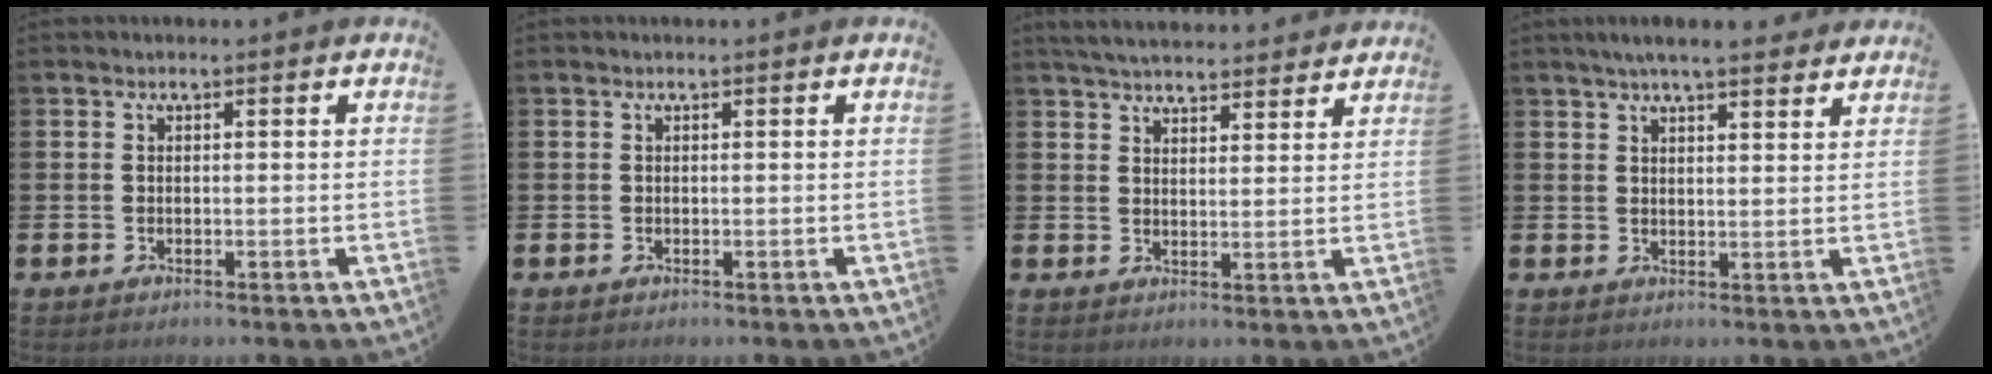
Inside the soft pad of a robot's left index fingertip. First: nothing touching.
{"total": 0.0}
{"total": 4.8, "force": [4.8, 0.5, 0.7], "torque": [-0.022, -0.026, 0.085]}
{"total": 4.9, "force": [4.6, 0.4, 1.8], "torque": [-0.036, -0.016, 0.081]}